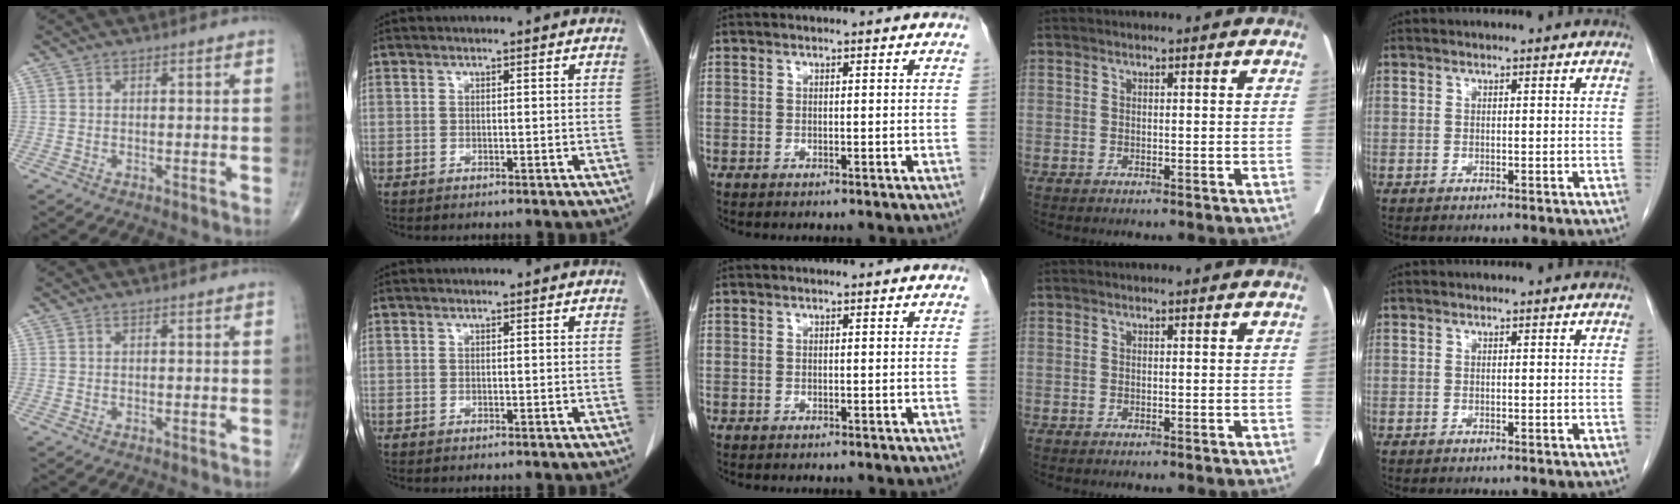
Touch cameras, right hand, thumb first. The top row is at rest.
{}